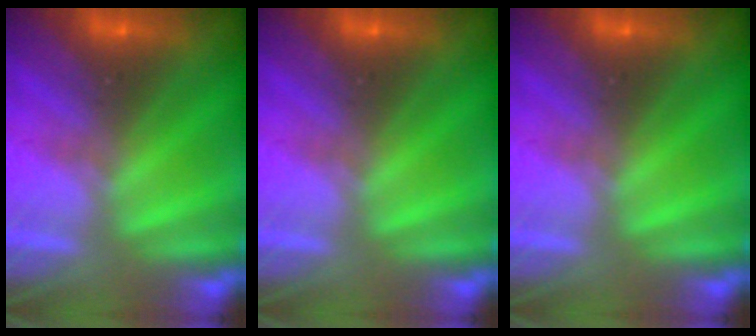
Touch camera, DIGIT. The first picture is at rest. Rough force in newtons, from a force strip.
{"total": 0.0}
{"total": 0.0}